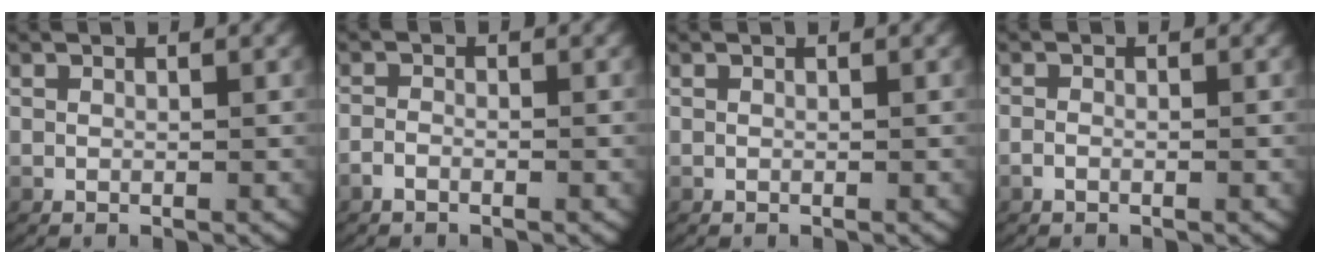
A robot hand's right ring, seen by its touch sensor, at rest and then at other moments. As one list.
[{"total": 1.2, "force": [-1.0, 0.4, 0.5], "torque": [-0.016, -0.004, -0.018]}, {"total": 0.0}, {"total": 0.7, "force": [-0.6, 0.2, 0.4], "torque": [-0.014, -0.004, -0.009]}]